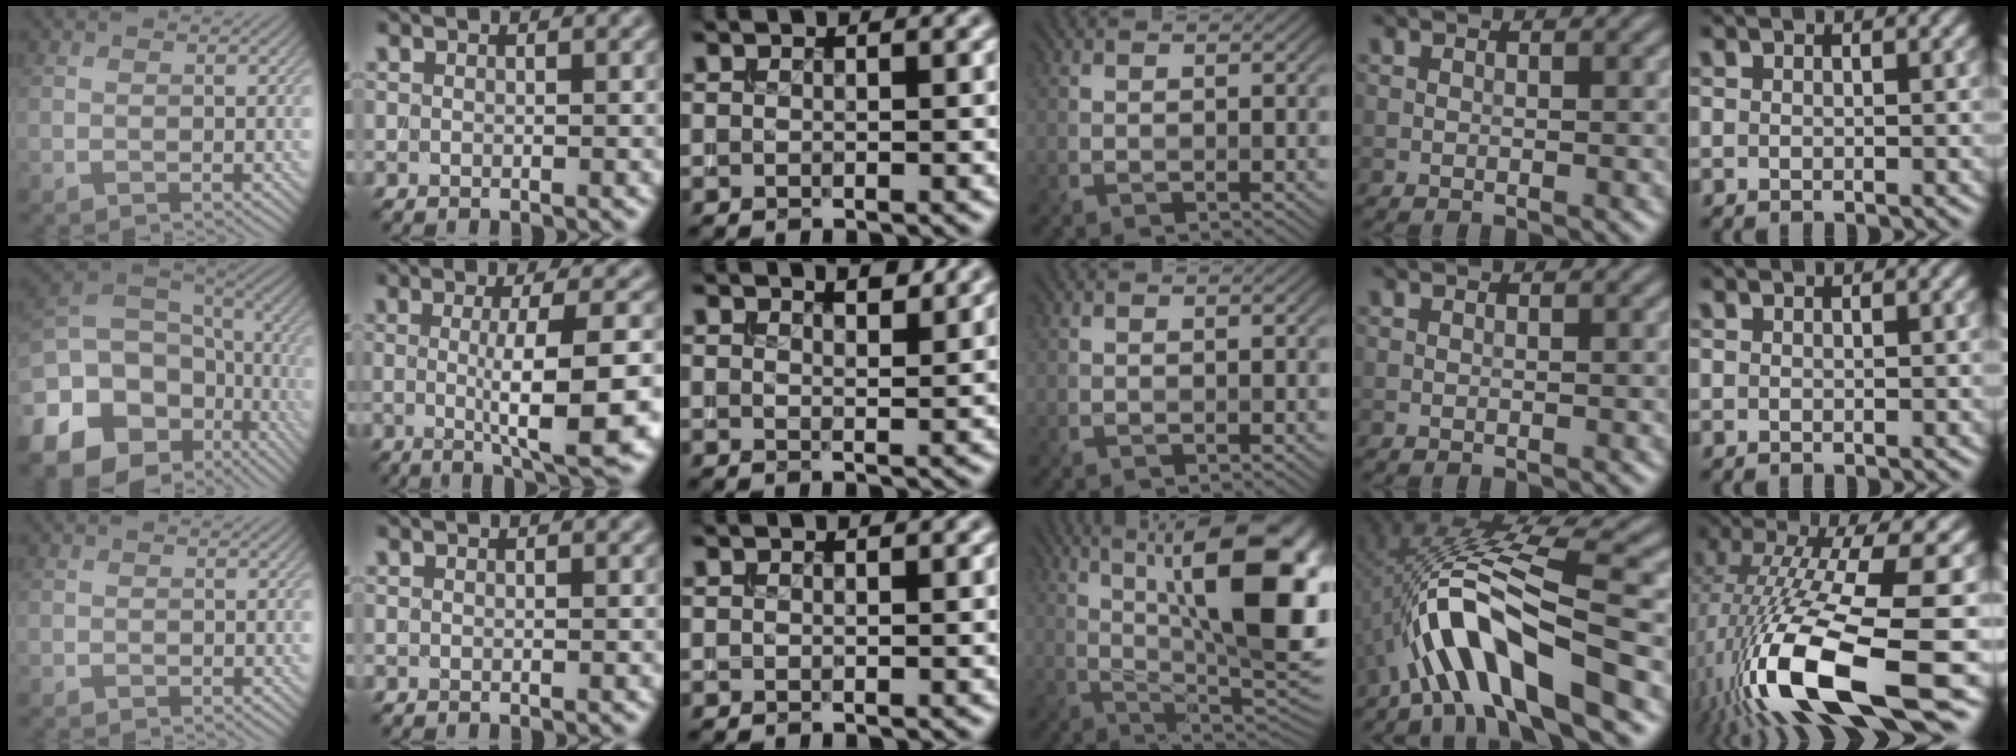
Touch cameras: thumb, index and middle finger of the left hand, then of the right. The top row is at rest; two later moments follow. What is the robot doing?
{"motion": "extract", "object": "backpack"}